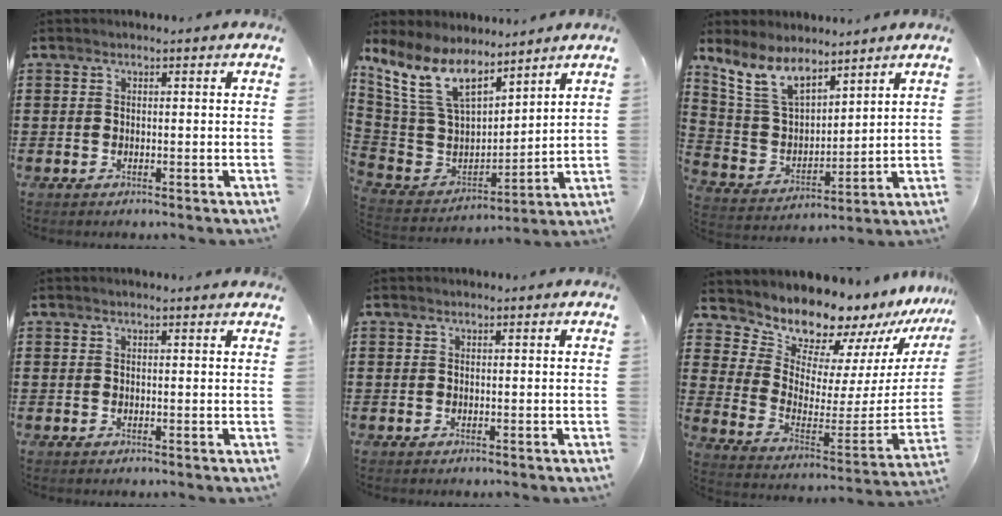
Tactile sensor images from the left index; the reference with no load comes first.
{"total": 12.0, "force": [8.0, 5.3, 7.3], "torque": [-0.193, -0.039, 0.146]}
{"total": 9.9, "force": [7.6, 3.9, 5.0], "torque": [-0.132, -0.023, 0.142]}
{"total": 0.8, "force": [0.7, 0.0, 0.4], "torque": [-0.008, -0.001, 0.013]}
{"total": 0.0}
{"total": 11.6, "force": [11.3, 2.1, 1.2], "torque": [-0.057, -0.114, 0.198]}